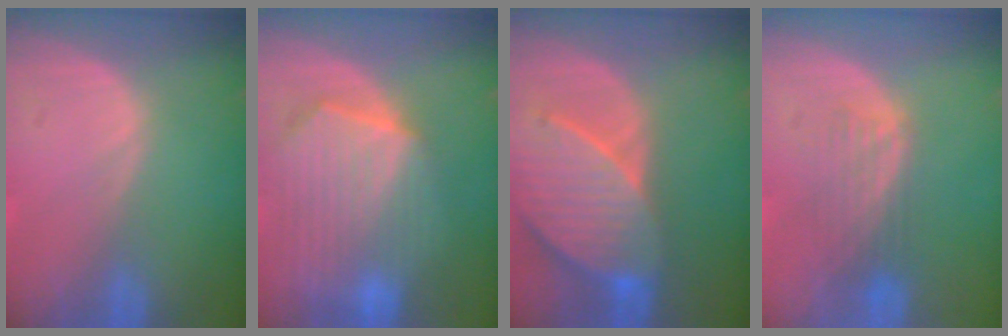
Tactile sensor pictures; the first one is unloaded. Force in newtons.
{"total": 10.4, "press": 9.1, "slide": 5.1}
{"total": 9.6, "press": 8.7, "slide": 4.0}
{"total": 4.5, "press": 3.9, "slide": 2.4}